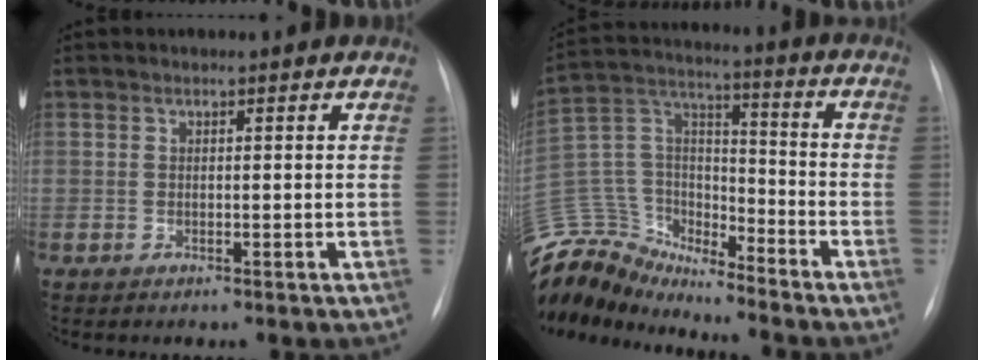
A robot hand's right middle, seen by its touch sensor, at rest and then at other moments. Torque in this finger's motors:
{"motor_torque": [1.02, -1.12, 0.56, -0.02]}